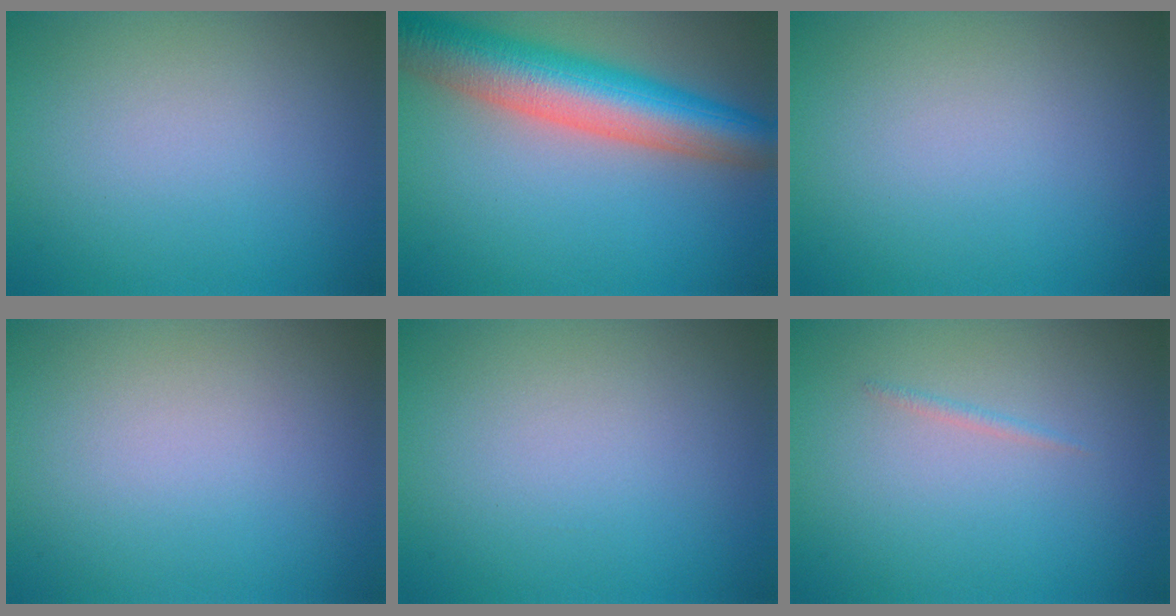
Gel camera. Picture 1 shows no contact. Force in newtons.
{"total": 9.5, "press": 9.5, "slide": 0.5}
{"total": 0.0}
{"total": 0.0}
{"total": 0.0}
{"total": 0.5, "press": 0.5, "slide": 0.0}